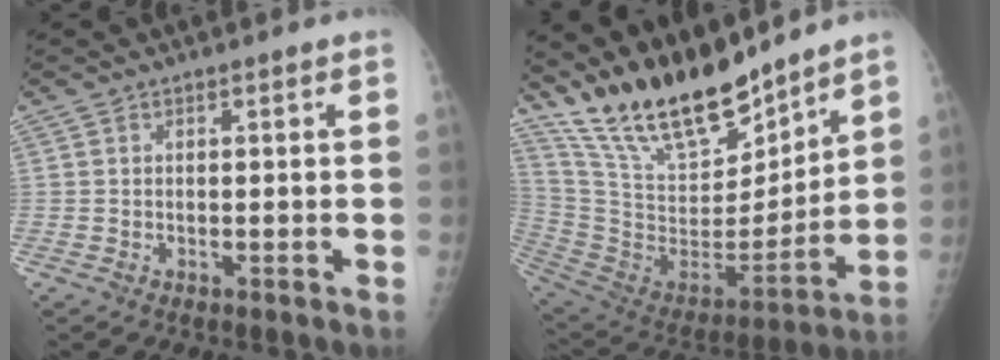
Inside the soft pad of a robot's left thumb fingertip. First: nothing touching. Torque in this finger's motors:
{"motor_torque": [0.55, 0.46, 1.40, -1.37, 0.43]}